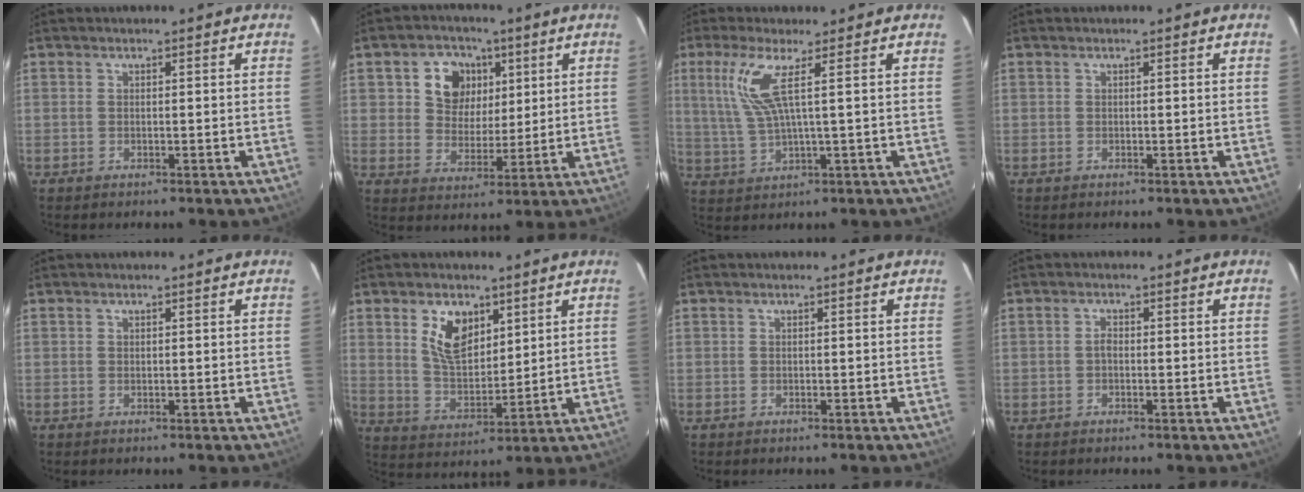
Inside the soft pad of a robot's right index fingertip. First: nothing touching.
{"total": 9.5, "force": [3.4, 8.0, 3.9], "torque": [-0.088, 0.018, 0.063]}
{"total": 7.4, "force": [2.6, 0.2, 6.9], "torque": [-0.150, -0.003, 0.063]}
{"total": 0.0}
{"total": 0.0}
{"total": 9.5, "force": [4.4, 5.4, 6.4], "torque": [-0.116, 0.009, 0.093]}
{"total": 0.0}
{"total": 1.0, "force": [-0.3, 0.6, 0.8], "torque": [-0.015, 0.005, -0.007]}